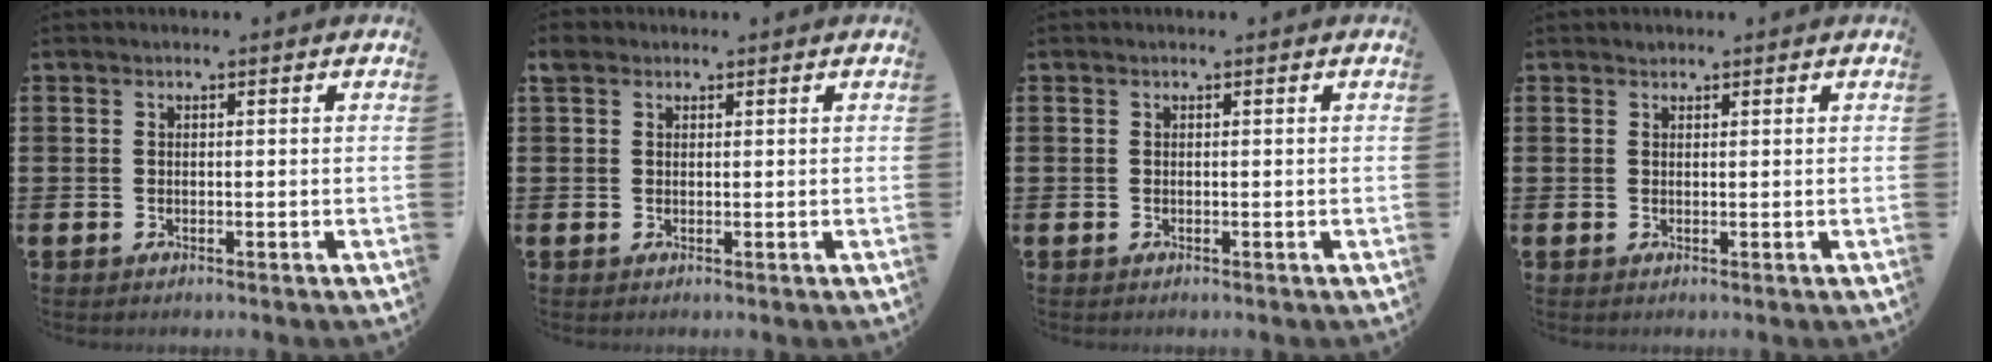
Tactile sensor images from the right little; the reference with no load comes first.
{"total": 1.4, "force": [1.0, 1.0, 0.3], "torque": [0.007, 0.001, 0.016]}
{"total": 0.0}
{"total": 0.7, "force": [0.6, 0.4, 0.1], "torque": [0.015, -0.004, 0.008]}